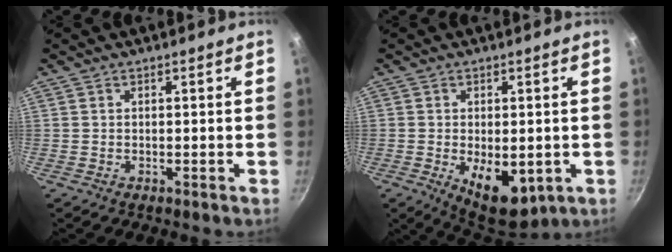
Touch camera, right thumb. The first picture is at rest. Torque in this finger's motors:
{"motor_torque": [-0.24, 0.59, -0.07, 0.13, 0.09]}